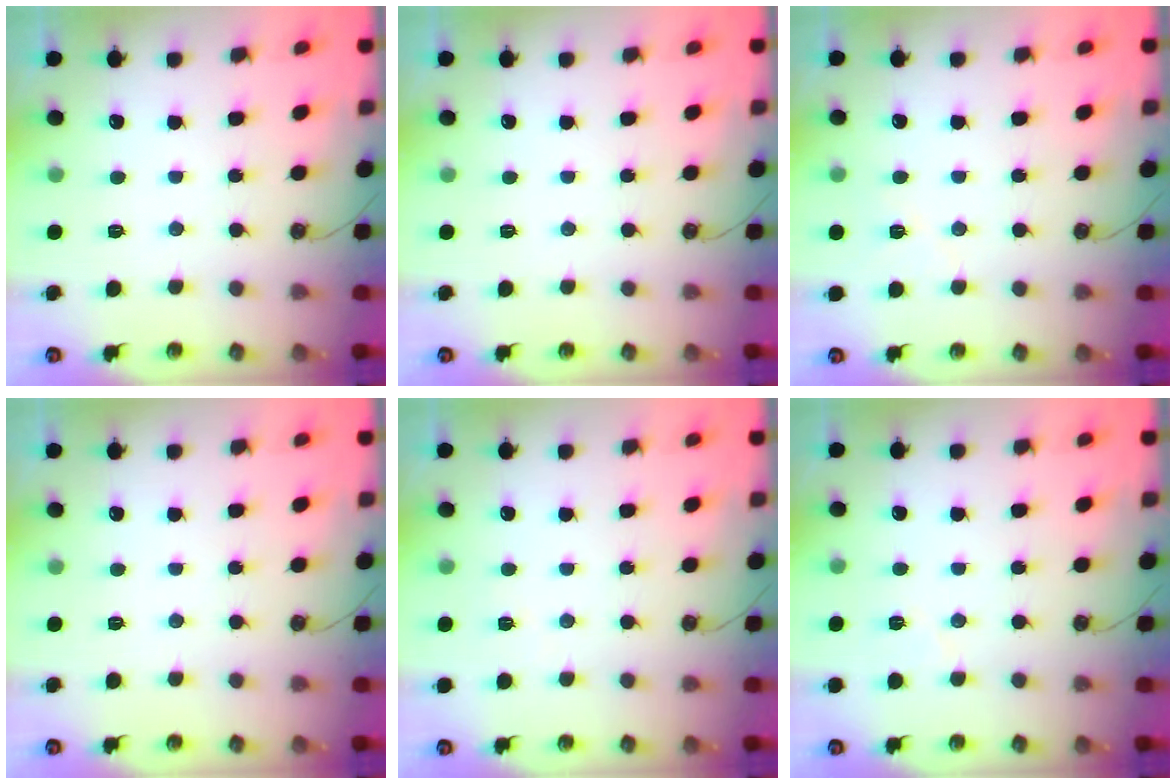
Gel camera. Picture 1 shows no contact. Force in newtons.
{"total": 0.0}
{"total": 6.3, "press": 5.5, "slide": 2.9}
{"total": 0.0}
{"total": 2.9, "press": 1.6, "slide": 2.4}
{"total": 3.8, "press": 3.4, "slide": 1.8}